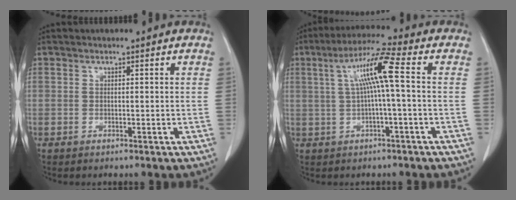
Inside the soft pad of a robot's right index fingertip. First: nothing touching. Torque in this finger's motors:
{"motor_torque": [1.09, -0.10, 0.55, 0.16]}